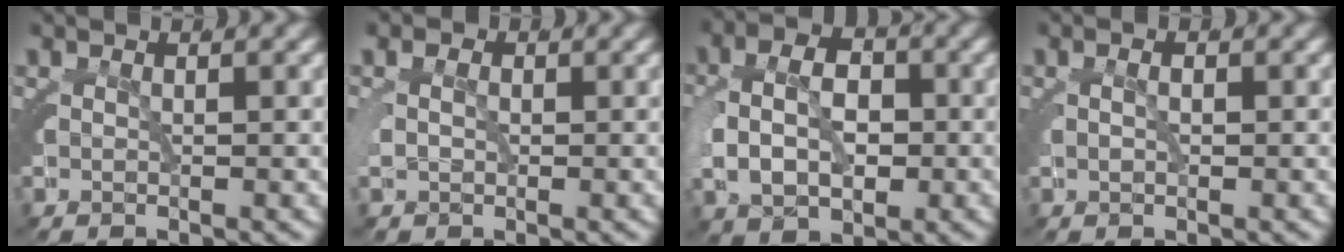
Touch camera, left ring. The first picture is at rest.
{"total": 1.4, "force": [0.0, 1.3, 0.7], "torque": [-0.021, 0.000, -0.005]}
{"total": 6.3, "force": [-0.8, 4.2, 4.6], "torque": [-0.075, 0.000, -0.014]}
{"total": 1.0, "force": [0.1, 0.2, 1.0], "torque": [-0.008, 0.008, -0.002]}